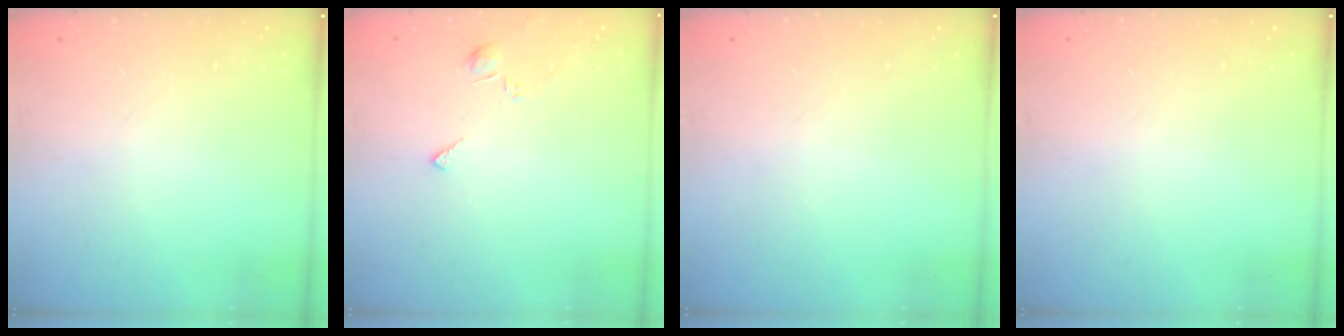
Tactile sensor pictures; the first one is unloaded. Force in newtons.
{"total": 3.0, "press": 3.0, "slide": 0.2}
{"total": 0.0}
{"total": 0.0}